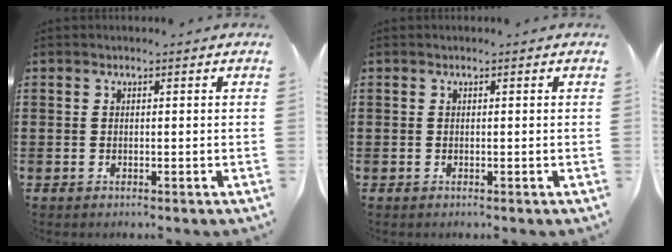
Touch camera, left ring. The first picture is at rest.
{"total": 0.0}